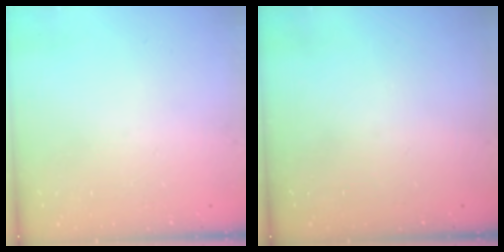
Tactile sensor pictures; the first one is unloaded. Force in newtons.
{"total": 0.0}